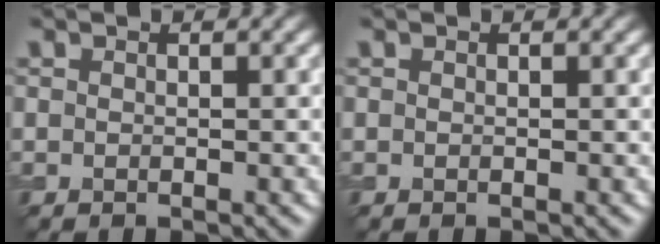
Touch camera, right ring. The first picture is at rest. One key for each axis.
{"total": 0.0}